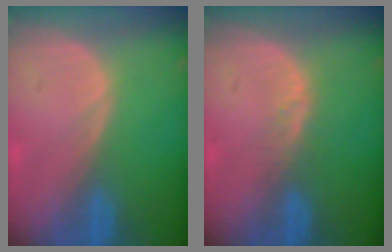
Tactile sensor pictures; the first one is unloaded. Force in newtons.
{"total": 1.7, "press": 1.7, "slide": 0.1}